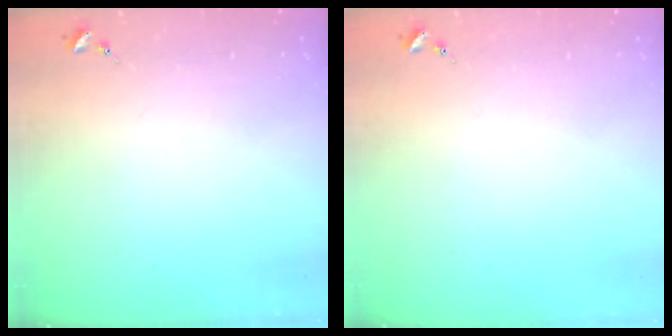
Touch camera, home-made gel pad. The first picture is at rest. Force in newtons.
{"total": 0.0}